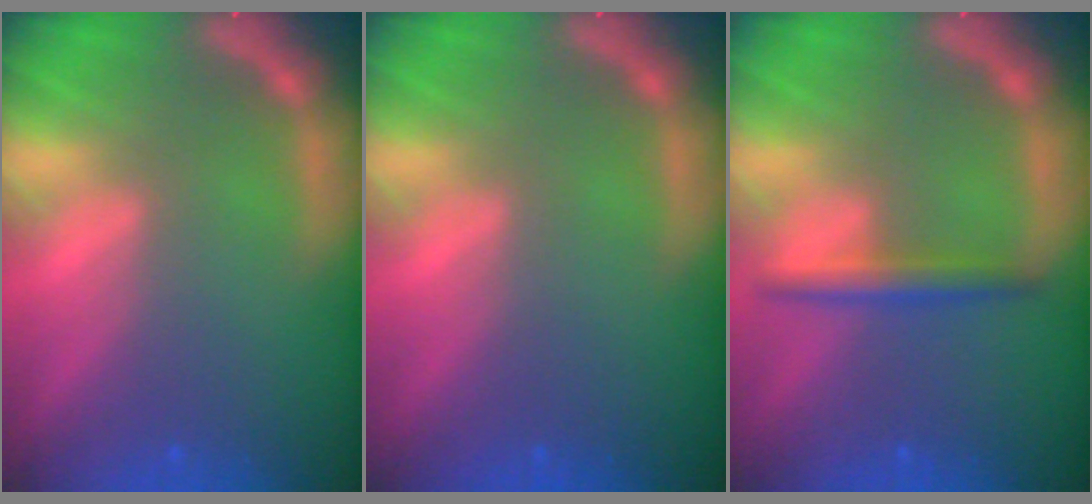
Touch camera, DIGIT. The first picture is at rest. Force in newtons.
{"total": 0.0}
{"total": 2.5}